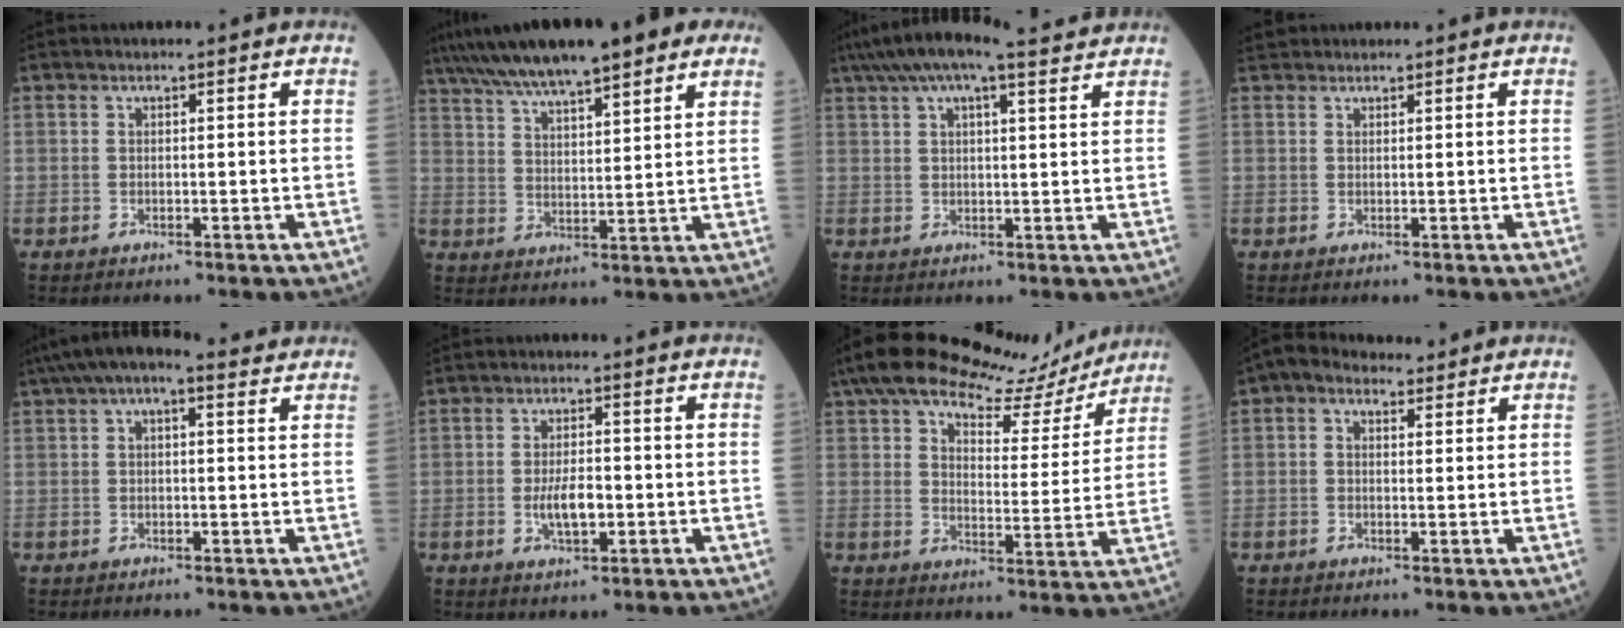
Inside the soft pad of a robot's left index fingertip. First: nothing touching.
{"total": 16.8, "force": [12.5, 3.1, 10.7], "torque": [-0.186, 0.042, 0.193]}
{"total": 12.1, "force": [9.9, 2.0, 6.8], "torque": [-0.128, 0.048, 0.147]}
{"total": 1.5, "force": [1.4, 0.6, 0.0], "torque": [-0.006, 0.017, 0.027]}
{"total": 8.3, "force": [5.7, 2.9, 5.4], "torque": [-0.098, 0.055, 0.088]}
{"total": 4.7, "force": [-1.3, 1.8, 4.1], "torque": [-0.081, -0.004, -0.022]}
{"total": 18.5, "force": [15.6, 6.0, 7.9], "torque": [-0.121, 0.018, 0.208]}
{"total": 4.1, "force": [2.5, 2.7, 1.9], "torque": [-0.038, 0.029, 0.045]}